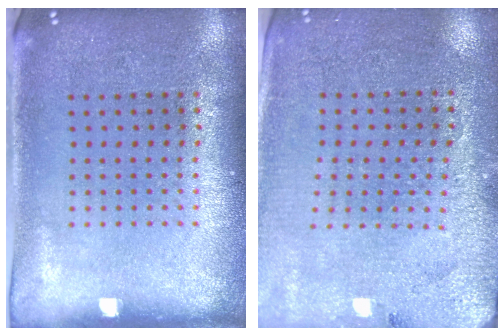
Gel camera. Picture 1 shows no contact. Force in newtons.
{"total": 2.9, "press": 2.8, "slide": 0.4}